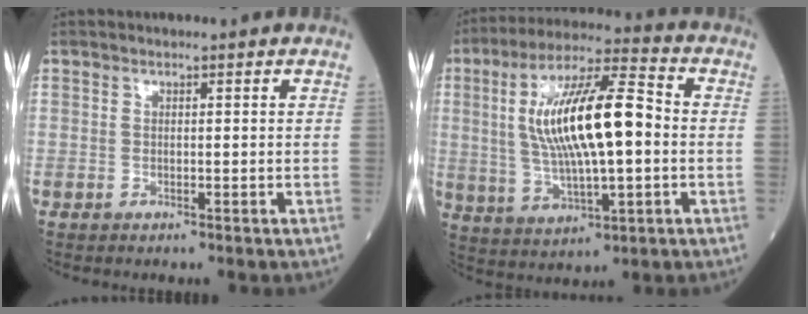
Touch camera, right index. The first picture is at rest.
{"total": 16.8, "force": [0.9, 3.9, 16.4], "torque": [-0.309, 0.021, 0.016]}